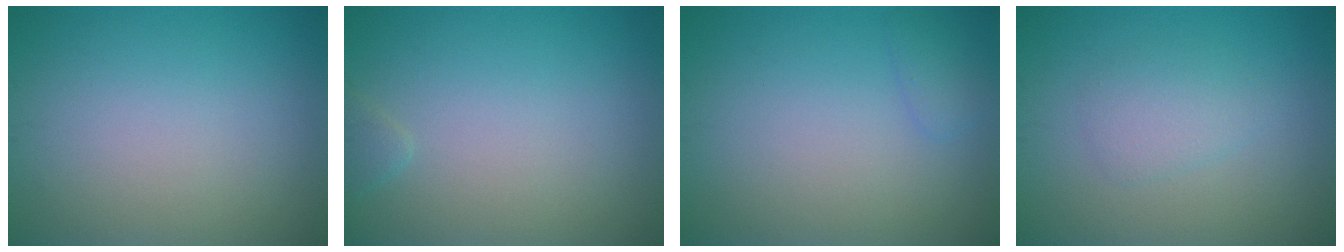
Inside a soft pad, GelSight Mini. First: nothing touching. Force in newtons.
{"total": 0.8, "press": 0.8, "slide": 0.1}
{"total": 1.0, "press": 1.0, "slide": 0.1}
{"total": 1.8, "press": 1.8, "slide": 0.0}